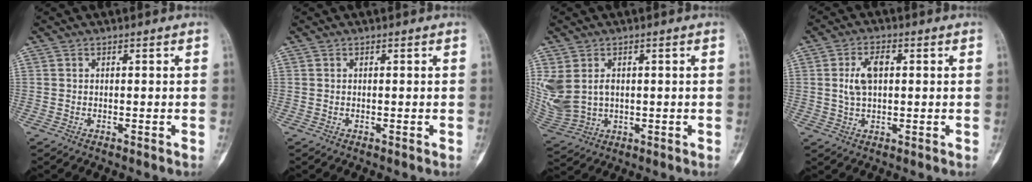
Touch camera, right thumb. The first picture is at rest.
{"total": 0.0}
{"total": 11.1, "force": [1.4, 8.4, 7.0], "torque": [-0.179, 0.000, 0.053]}
{"total": 5.9, "force": [1.0, 3.3, 4.8], "torque": [-0.093, 0.007, 0.018]}